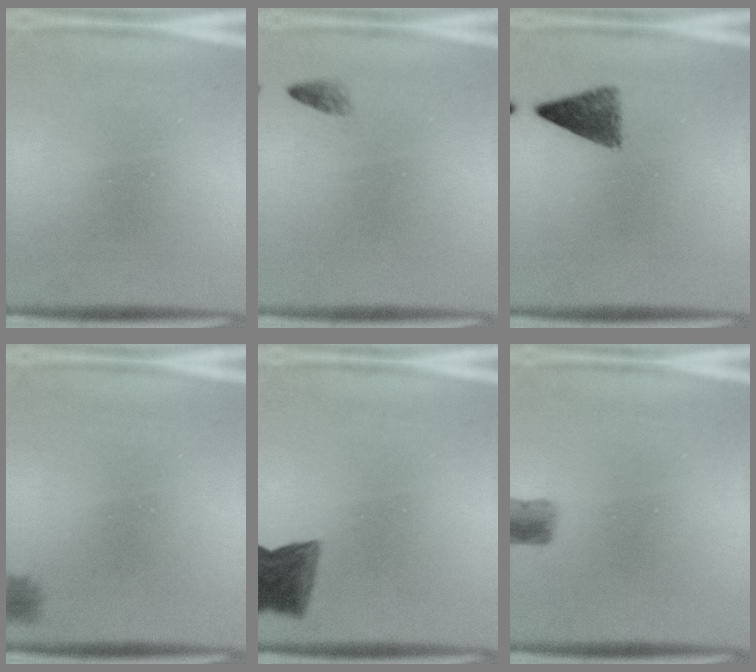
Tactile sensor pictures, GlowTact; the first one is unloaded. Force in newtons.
{"total": 0.8}
{"total": 3.8}
{"total": 1.6}
{"total": 6.3}
{"total": 2.4}